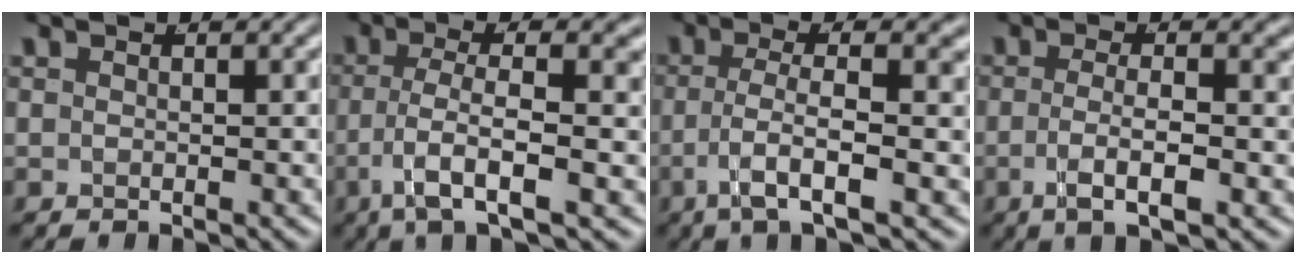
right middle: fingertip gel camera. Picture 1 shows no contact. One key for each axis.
{"total": 6.7, "fx": -1.2, "fy": 2.1, "fz": 6.3, "tx": -0.107, "ty": -0.015, "tz": -0.013}
{"total": 5.8, "fx": -1.1, "fy": 1.5, "fz": 5.5, "tx": -0.095, "ty": -0.012, "tz": -0.015}
{"total": 4.3, "fx": -1.2, "fy": 0.8, "fz": 4.1, "tx": -0.069, "ty": -0.016, "tz": -0.016}